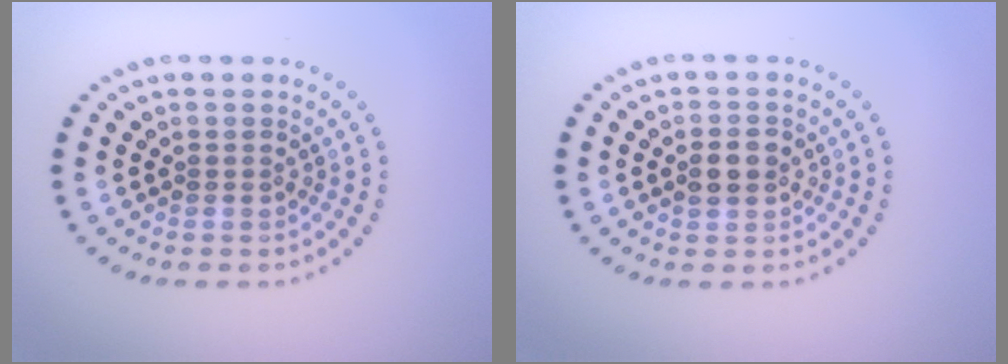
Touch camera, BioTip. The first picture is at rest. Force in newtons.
{"total": 2.4, "press": 2.4, "slide": 0.0}